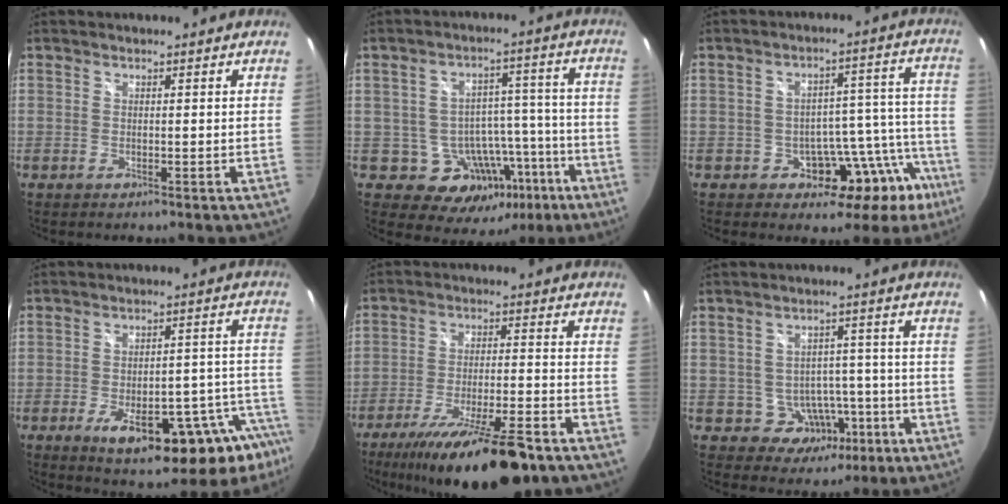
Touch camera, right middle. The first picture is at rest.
{"total": 13.0, "force": [-6.2, 10.1, 5.4], "torque": [-0.089, 0.037, -0.056]}
{"total": 14.9, "force": [-9.4, 8.9, 7.4], "torque": [-0.086, 0.032, -0.108]}
{"total": 21.4, "force": [-13.9, 6.5, 15.0], "torque": [-0.171, -0.015, -0.176]}
{"total": 18.4, "force": [-13.6, 3.5, 11.9], "torque": [-0.219, -0.038, -0.215]}
{"total": 7.5, "force": [-2.9, 6.5, 2.4], "torque": [-0.052, 0.023, -0.019]}